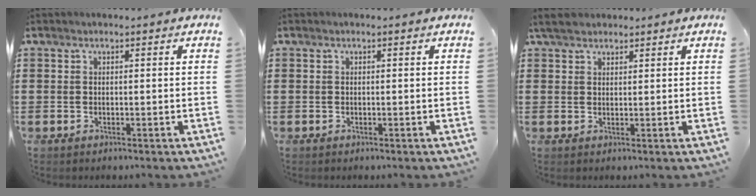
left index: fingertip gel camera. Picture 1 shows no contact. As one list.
[{"total": 0.0}, {"total": 2.7, "force": [2.3, 1.1, 1.0], "torque": [-0.026, 0.006, 0.044]}]